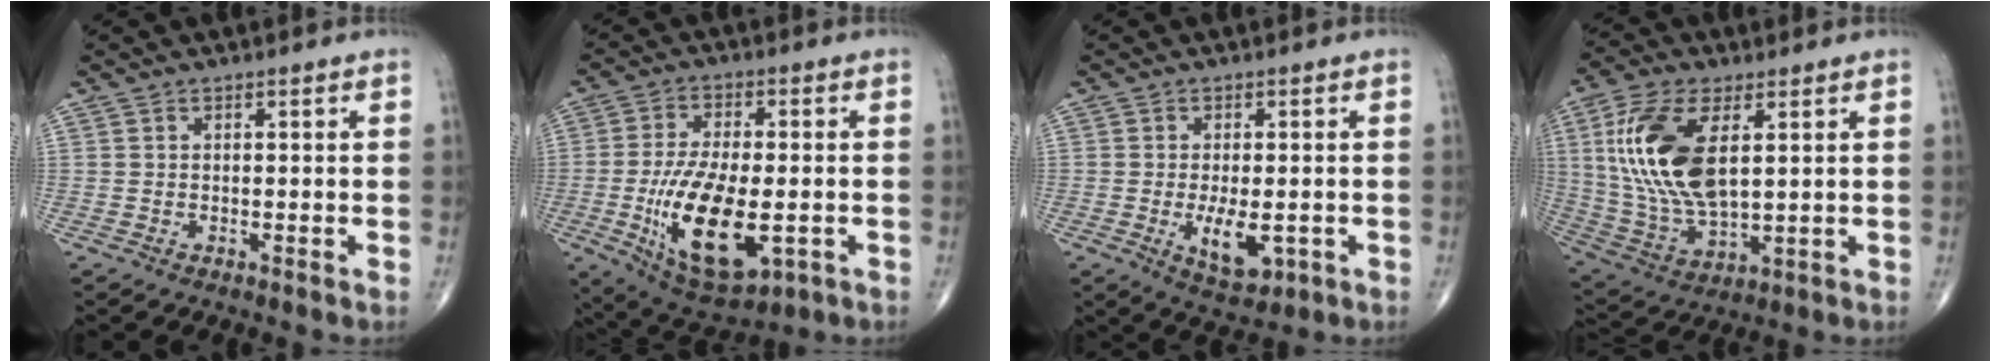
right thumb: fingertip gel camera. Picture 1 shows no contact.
{"total": 17.2, "force": [-3.8, 7.8, 14.8], "torque": [-0.263, -0.007, -0.049]}
{"total": 6.0, "force": [-1.8, 2.9, 4.9], "torque": [-0.068, -0.004, -0.021]}
{"total": 17.9, "force": [4.2, 8.7, 15.0], "torque": [-0.310, -0.014, 0.086]}